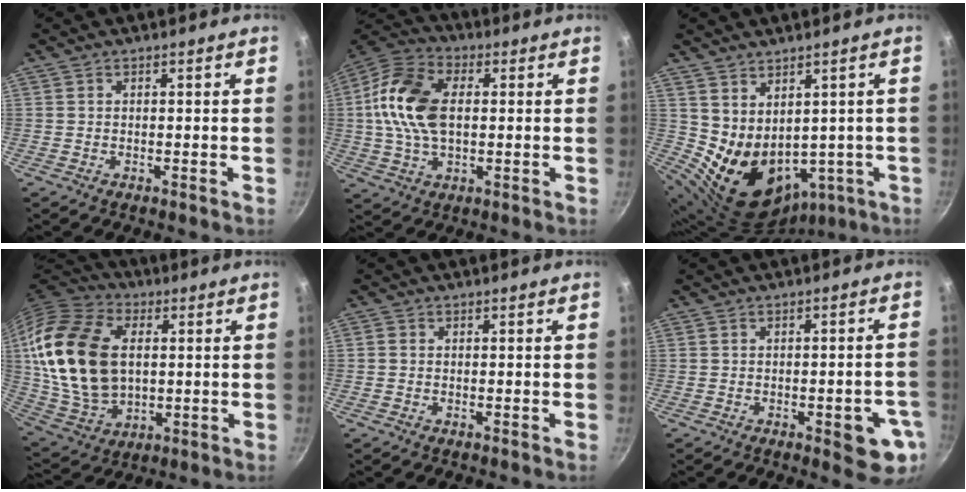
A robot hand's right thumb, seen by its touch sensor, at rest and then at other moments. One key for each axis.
{"total": 4.0, "fx": -1.9, "fy": 2.8, "fz": 2.1, "tx": -0.045, "ty": 0.035, "tz": -0.053}
{"total": 12.7, "fx": 1.9, "fy": 9.5, "fz": 8.2, "tx": -0.120, "ty": -0.021, "tz": 0.073}
{"total": 23.5, "fx": 3.2, "fy": 15.7, "fz": 17.3, "tx": -0.314, "ty": 0.002, "tz": 0.065}
{"total": 0.7, "fx": -0.1, "fy": 0.7, "fz": 0.3, "tx": -0.004, "ty": 0.002, "tz": -0.004}
{"total": 8.6, "fx": -2.8, "fy": 3.1, "fz": 7.6, "tx": -0.065, "ty": 0.010, "tz": -0.031}